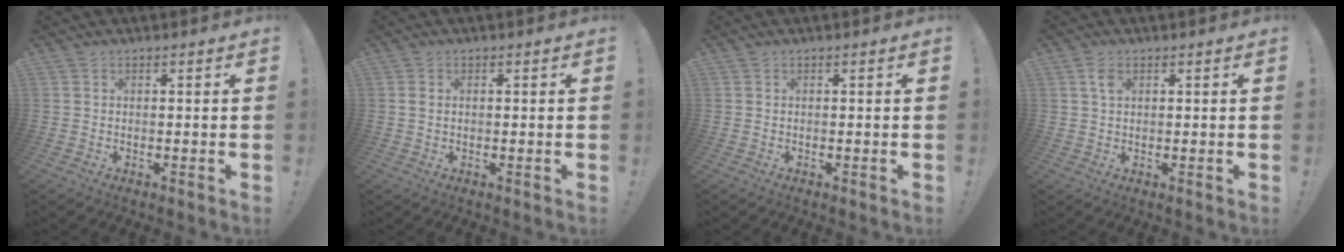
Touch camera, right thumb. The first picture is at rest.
{"total": 1.0, "force": [0.2, 0.6, 0.7], "torque": [-0.016, 0.004, 0.003]}
{"total": 0.0}
{"total": 2.9, "force": [1.2, 1.6, 2.1], "torque": [-0.033, -0.001, 0.018]}